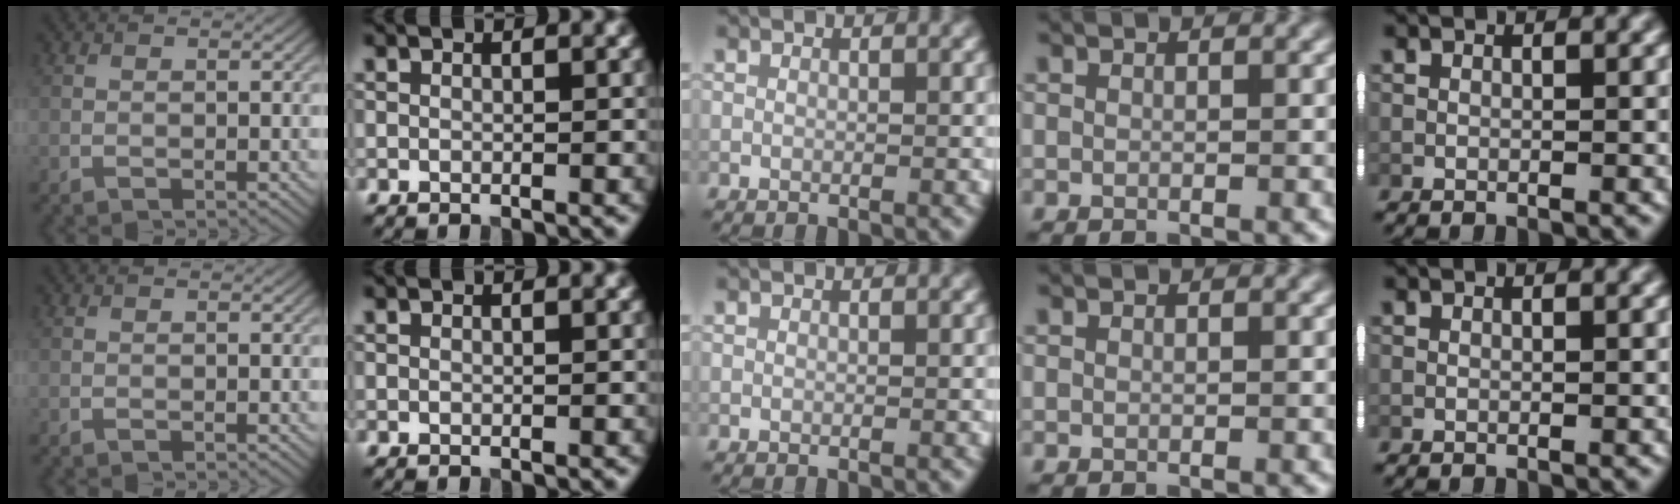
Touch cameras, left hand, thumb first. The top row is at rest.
{}